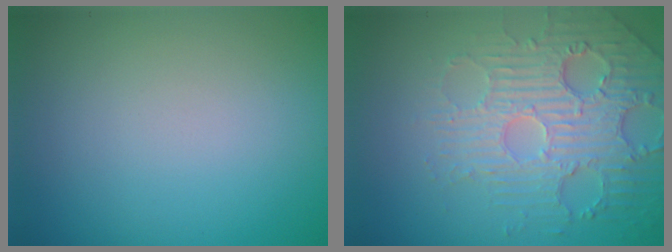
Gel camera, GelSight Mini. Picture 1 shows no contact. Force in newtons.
{"total": 4.8, "press": 4.3, "slide": 2.2}